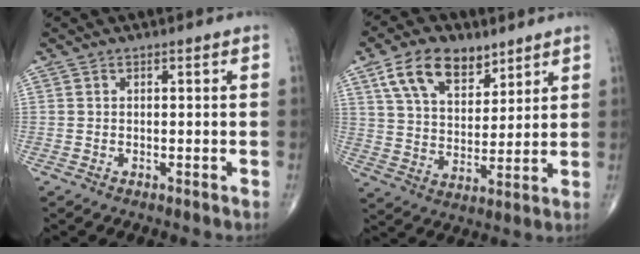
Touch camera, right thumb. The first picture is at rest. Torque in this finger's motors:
{"motor_torque": [-1.33, 1.57, 0.45, 0.23, 0.20]}